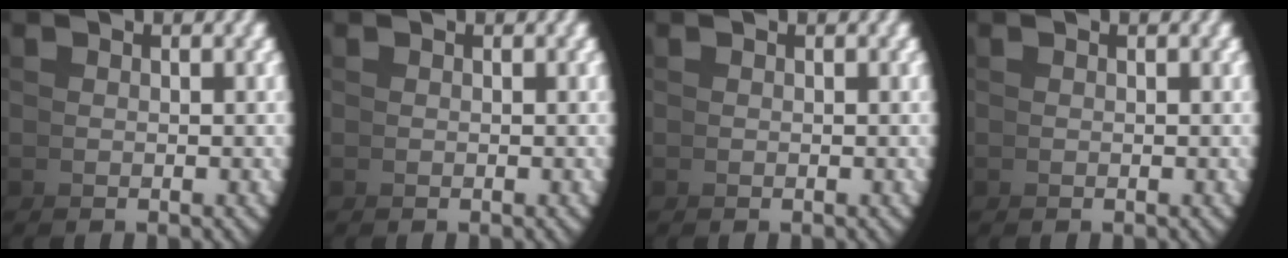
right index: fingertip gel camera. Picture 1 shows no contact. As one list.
[{"total": 0.0}, {"total": 0.0}, {"total": 0.0}]